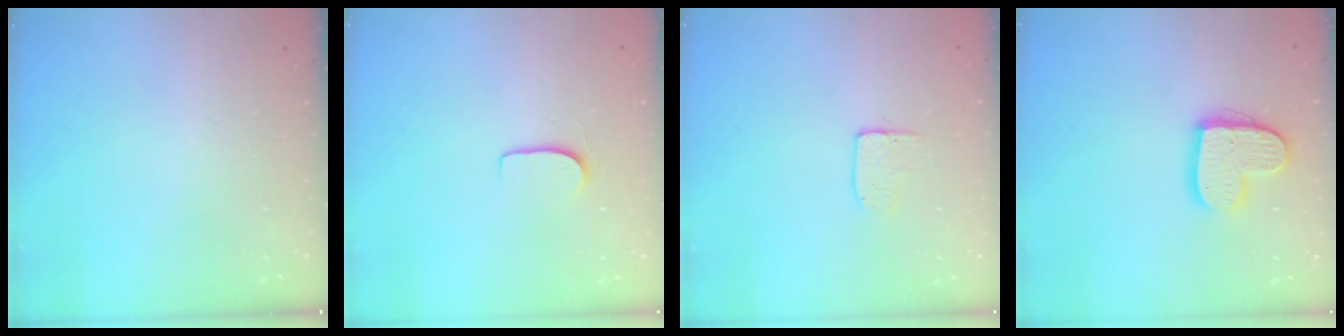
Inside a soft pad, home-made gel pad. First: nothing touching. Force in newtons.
{"total": 5.9, "press": 5.9, "slide": 0.5}
{"total": 6.1, "press": 6.1, "slide": 0.4}
{"total": 14.5, "press": 14.5, "slide": 1.0}